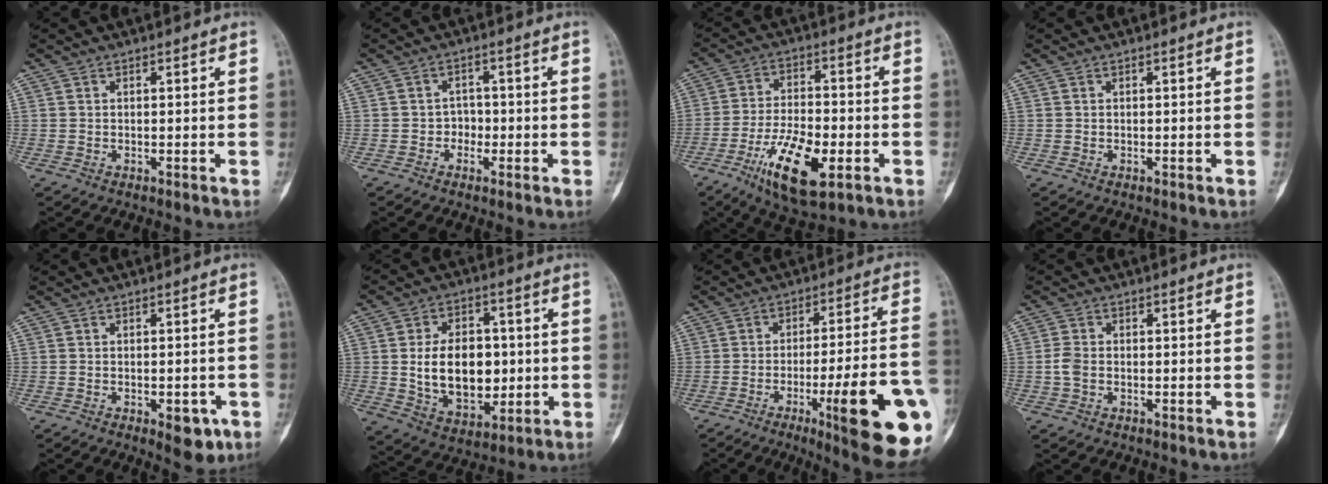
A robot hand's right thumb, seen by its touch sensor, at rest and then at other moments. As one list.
[{"total": 2.5, "force": [-1.0, 2.2, 0.8], "torque": [0.012, 0.012, -0.024]}, {"total": 14.6, "force": [-5.8, 5.9, 12.0], "torque": [-0.208, 0.013, -0.095]}, {"total": 0.0}, {"total": 5.4, "force": [-2.3, 2.5, 4.2], "torque": [-0.034, 0.007, -0.021]}, {"total": 15.0, "force": [0.0, 10.1, 11.1], "torque": [-0.144, -0.001, 0.014]}, {"total": 21.7, "force": [-7.7, 3.4, 20.0], "torque": [-0.230, 0.012, -0.102]}, {"total": 2.7, "force": [-0.5, 1.8, 1.9], "torque": [-0.045, 0.008, -0.013]}]